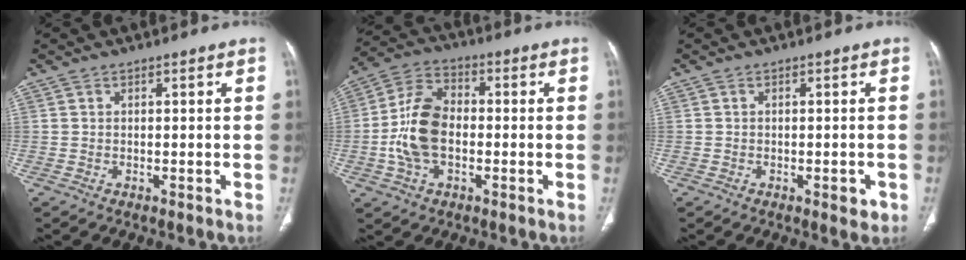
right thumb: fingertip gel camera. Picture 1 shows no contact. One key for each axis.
{"total": 12.0, "fx": -1.5, "fy": 7.6, "fz": 9.2, "tx": -0.179, "ty": 0.027, "tz": -0.034}
{"total": 2.5, "fx": -1.0, "fy": 1.1, "fz": 2.0, "tx": -0.018, "ty": 0.000, "tz": -0.010}